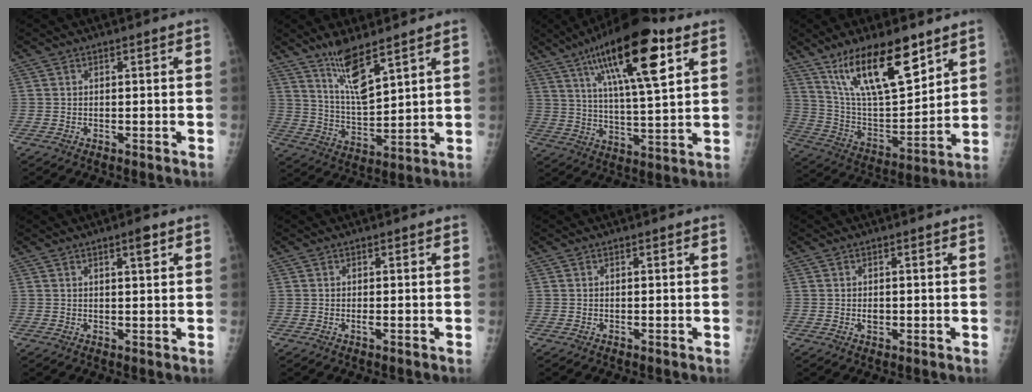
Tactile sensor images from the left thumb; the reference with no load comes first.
{"total": 9.9, "force": [6.9, 2.1, 6.7], "torque": [-0.123, -0.052, 0.145]}
{"total": 20.2, "force": [10.0, 5.3, 16.7], "torque": [-0.254, -0.027, 0.166]}
{"total": 20.0, "force": [12.4, 6.9, 14.1], "torque": [-0.212, -0.060, 0.235]}
{"total": 2.9, "force": [1.6, 0.7, 2.3], "torque": [-0.029, -0.007, 0.023]}
{"total": 0.7, "force": [0.0, 0.2, 0.7], "torque": [-0.012, -0.002, -0.001]}
{"total": 0.0}
{"total": 1.5, "force": [0.0, 1.1, 1.0], "torque": [-0.009, 0.000, 0.001]}